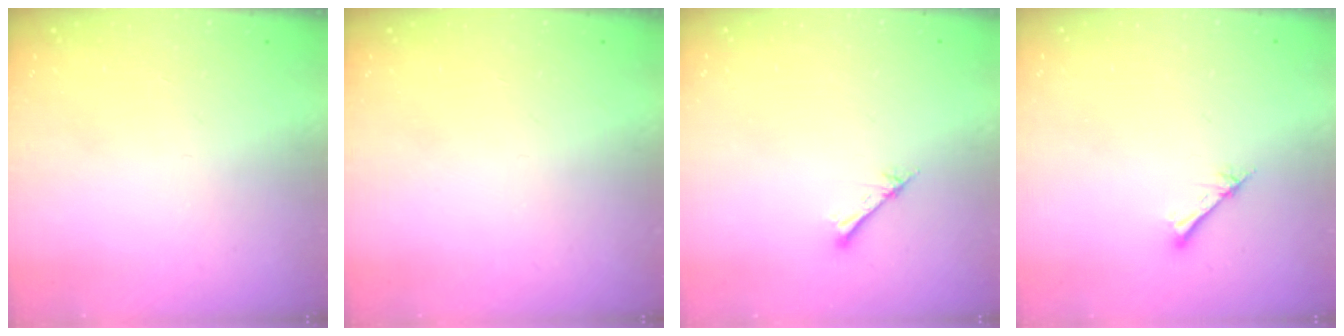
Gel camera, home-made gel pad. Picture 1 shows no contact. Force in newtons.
{"total": 0.0}
{"total": 2.4, "press": 2.4, "slide": 0.3}
{"total": 2.4, "press": 2.4, "slide": 0.3}